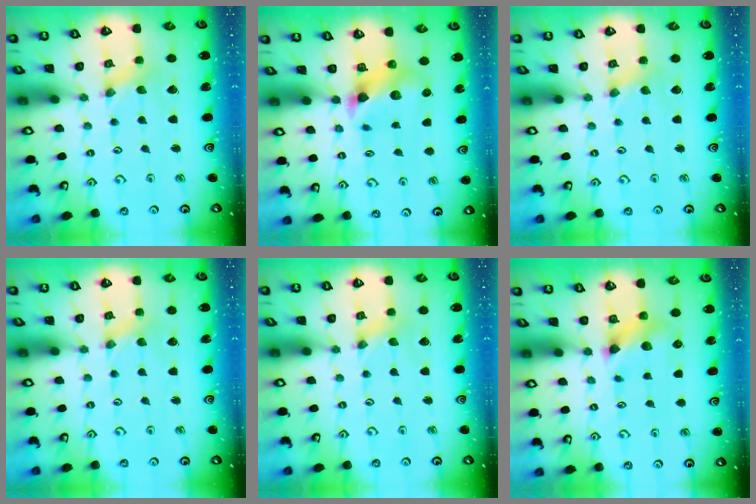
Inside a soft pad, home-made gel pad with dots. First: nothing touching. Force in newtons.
{"total": 7.2, "press": 7.2, "slide": 0.4}
{"total": 2.5, "press": 2.4, "slide": 0.6}
{"total": 1.0, "press": 1.0, "slide": 0.2}
{"total": 0.0}
{"total": 6.9, "press": 6.8, "slide": 0.7}